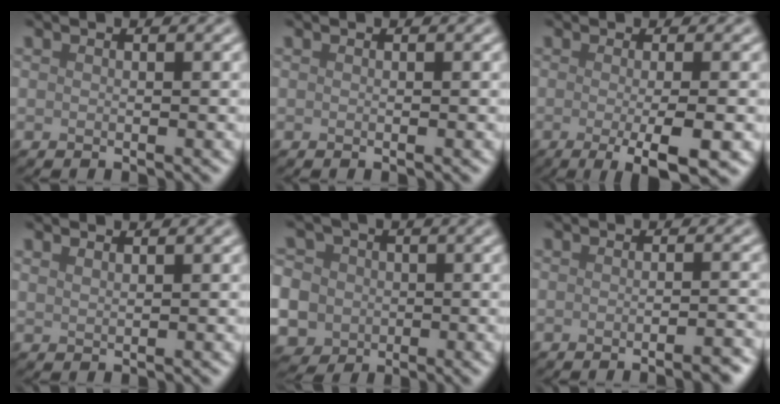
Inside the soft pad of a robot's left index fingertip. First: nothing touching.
{"total": 0.0}
{"total": 5.9, "force": [-1.5, 1.4, 5.6], "torque": [-0.075, -0.011, -0.021]}
{"total": 0.8, "force": [0.8, 0.2, 0.3], "torque": [-0.003, 0.000, 0.013]}
{"total": 11.7, "force": [-2.4, 10.7, 4.1], "torque": [-0.108, -0.002, -0.069]}
{"total": 3.5, "force": [-1.9, 0.9, 2.8], "torque": [-0.021, 0.006, -0.030]}